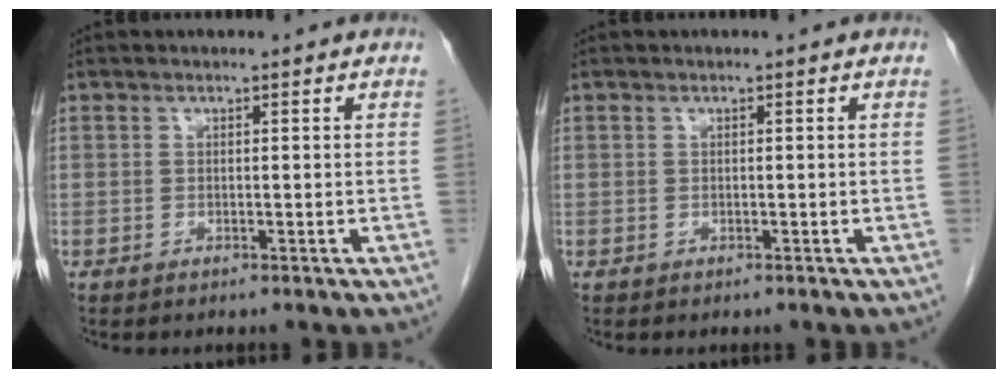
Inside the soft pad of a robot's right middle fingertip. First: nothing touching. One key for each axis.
{"total": 0.0}